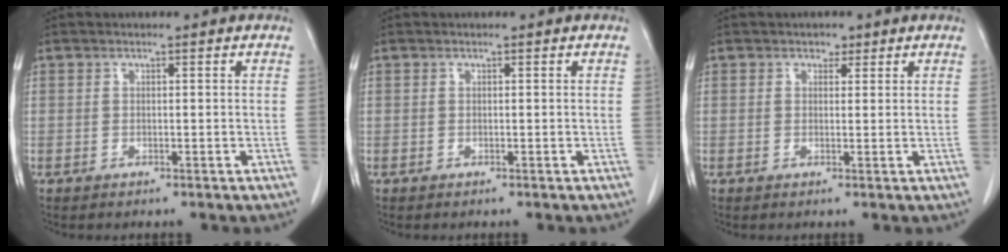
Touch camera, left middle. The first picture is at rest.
{"total": 0.0}
{"total": 1.3, "force": [0.8, 0.9, 0.3], "torque": [-0.002, -0.001, 0.010]}